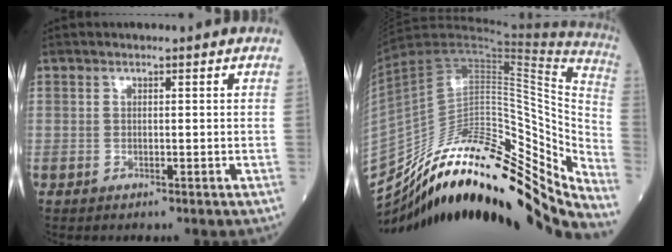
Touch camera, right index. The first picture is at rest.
{"total": 31.4, "force": [-23.4, 8.4, 19.1], "torque": [-0.294, 0.014, -0.359]}